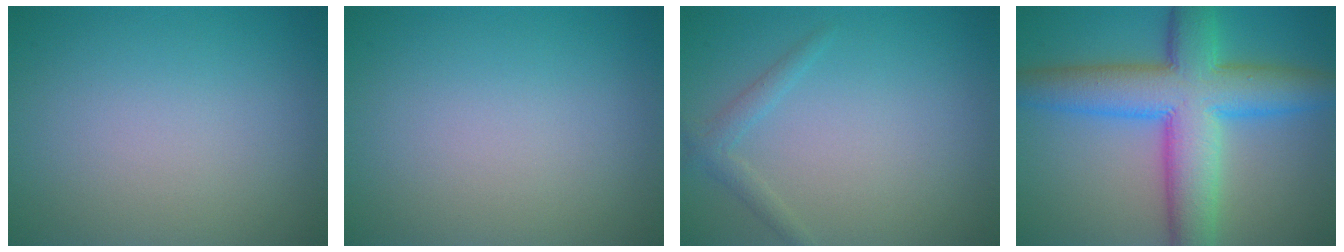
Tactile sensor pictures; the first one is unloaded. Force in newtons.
{"total": 0.0}
{"total": 1.4, "press": 1.4, "slide": 0.1}
{"total": 10.4, "press": 10.4, "slide": 0.3}